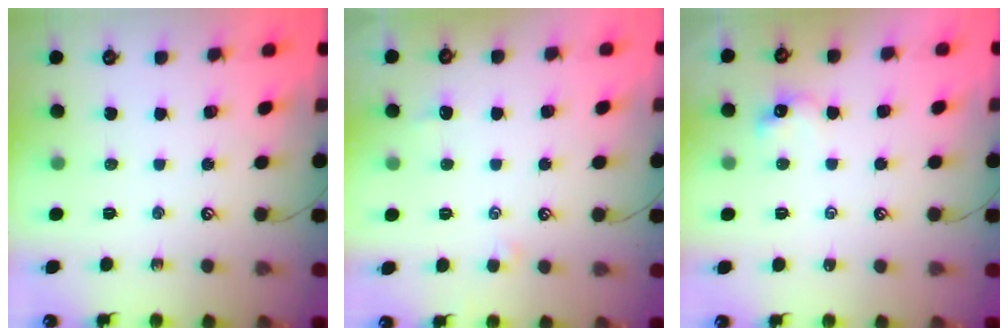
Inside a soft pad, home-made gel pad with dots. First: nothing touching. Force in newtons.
{"total": 1.0, "press": 0.8, "slide": 0.5}
{"total": 2.3, "press": 2.2, "slide": 0.6}